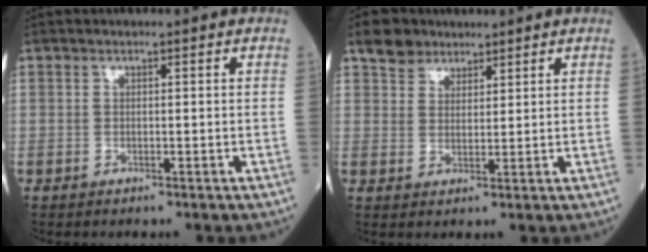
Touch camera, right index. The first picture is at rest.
{"total": 4.5, "force": [3.4, 2.9, 0.8], "torque": [-0.018, 0.016, 0.061]}